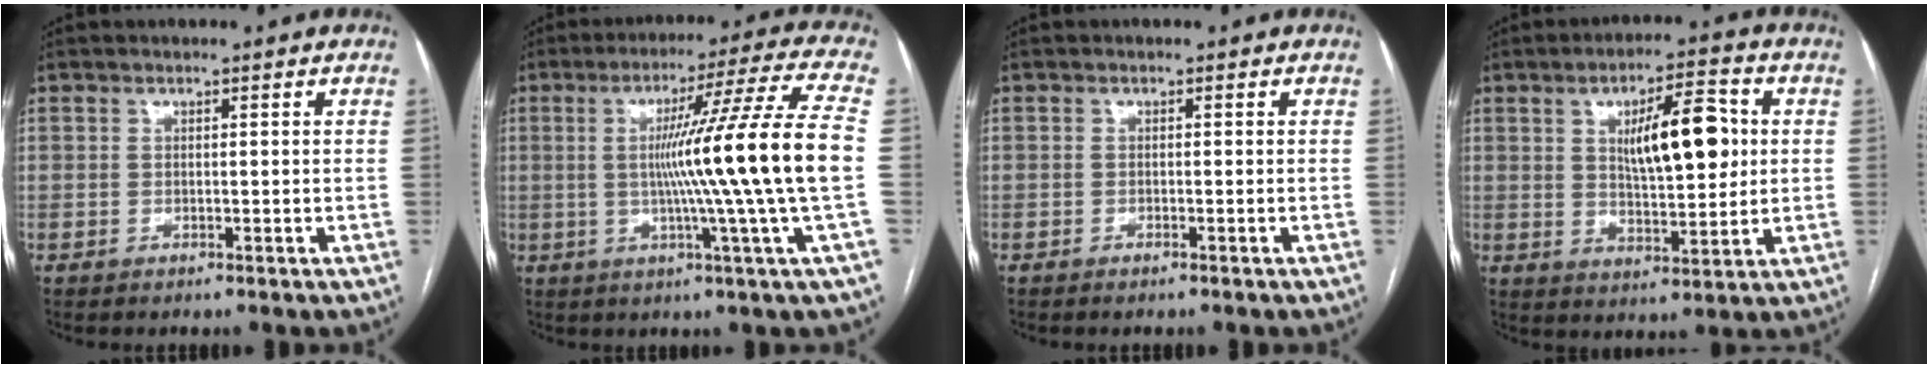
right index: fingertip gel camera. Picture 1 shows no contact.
{"total": 17.7, "force": [-0.6, -3.3, 17.3], "torque": [-0.258, -0.007, -0.020]}
{"total": 0.5, "force": [-0.4, 0.1, 0.3], "torque": [-0.010, -0.001, -0.005]}
{"total": 11.3, "force": [2.3, 3.2, 10.5], "torque": [-0.168, 0.010, 0.041]}